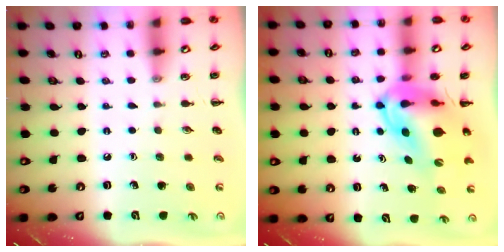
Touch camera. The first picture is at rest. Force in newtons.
{"total": 10.6, "press": 10.1, "slide": 3.2}